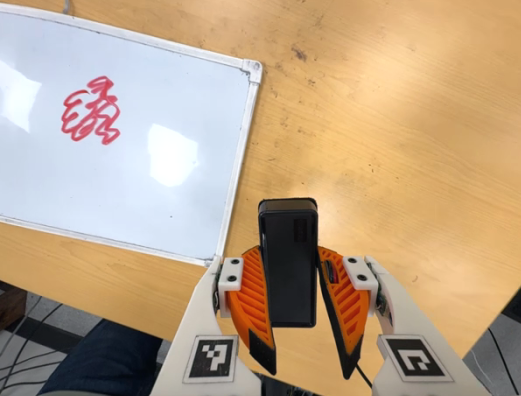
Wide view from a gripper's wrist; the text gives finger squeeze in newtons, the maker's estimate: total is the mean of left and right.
{"total": 7.9, "left": 7.3, "right": 8.5}